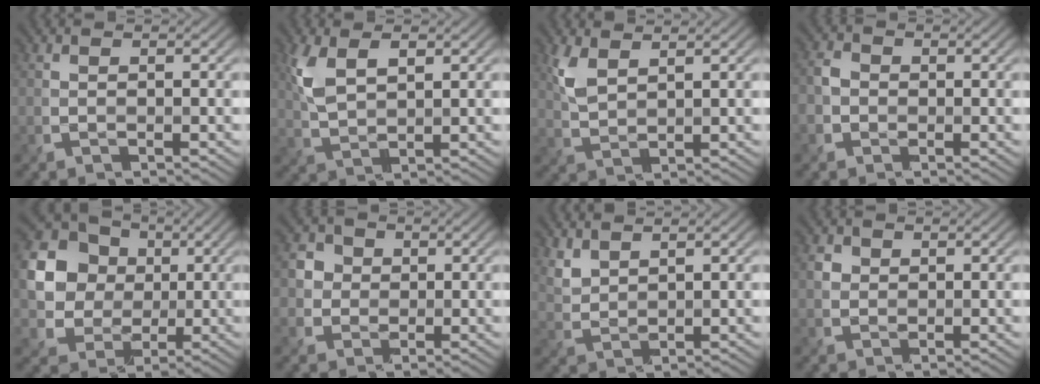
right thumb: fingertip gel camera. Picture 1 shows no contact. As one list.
[{"total": 5.3, "force": [2.3, 2.6, 4.0], "torque": [-0.105, 0.000, 0.047]}, {"total": 3.8, "force": [2.3, 1.6, 2.5], "torque": [-0.075, 0.002, 0.052]}, {"total": 2.6, "force": [-0.7, 2.3, 0.9], "torque": [-0.027, 0.000, -0.019]}, {"total": 14.5, "force": [3.2, 12.6, 6.4], "torque": [-0.211, 0.026, 0.075]}, {"total": 3.5, "force": [0.5, 3.3, 0.9], "torque": [-0.031, 0.003, 0.004]}, {"total": 3.1, "force": [2.6, 1.2, 1.3], "torque": [-0.042, -0.001, 0.063]}, {"total": 1.6, "force": [0.7, 1.4, 0.3], "torque": [-0.014, 0.000, 0.014]}]